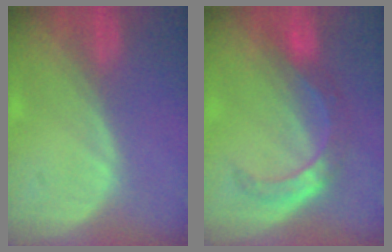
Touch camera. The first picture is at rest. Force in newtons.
{"total": 5.6, "press": 5.5, "slide": 0.7}